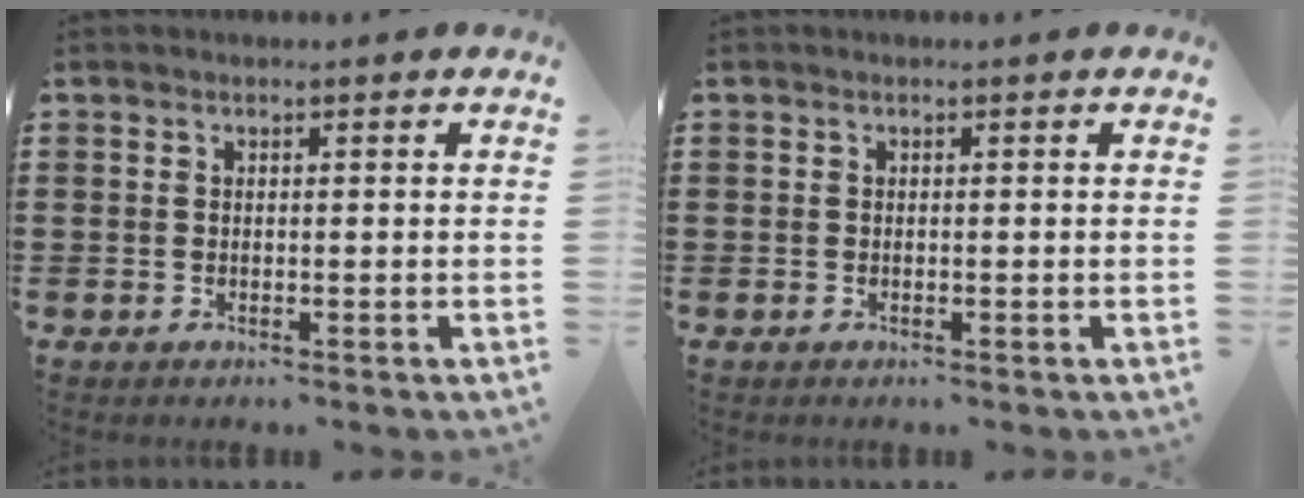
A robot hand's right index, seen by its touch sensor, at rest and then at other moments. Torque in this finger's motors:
{"motor_torque": [0.64, 0.80, -0.02, -0.01]}